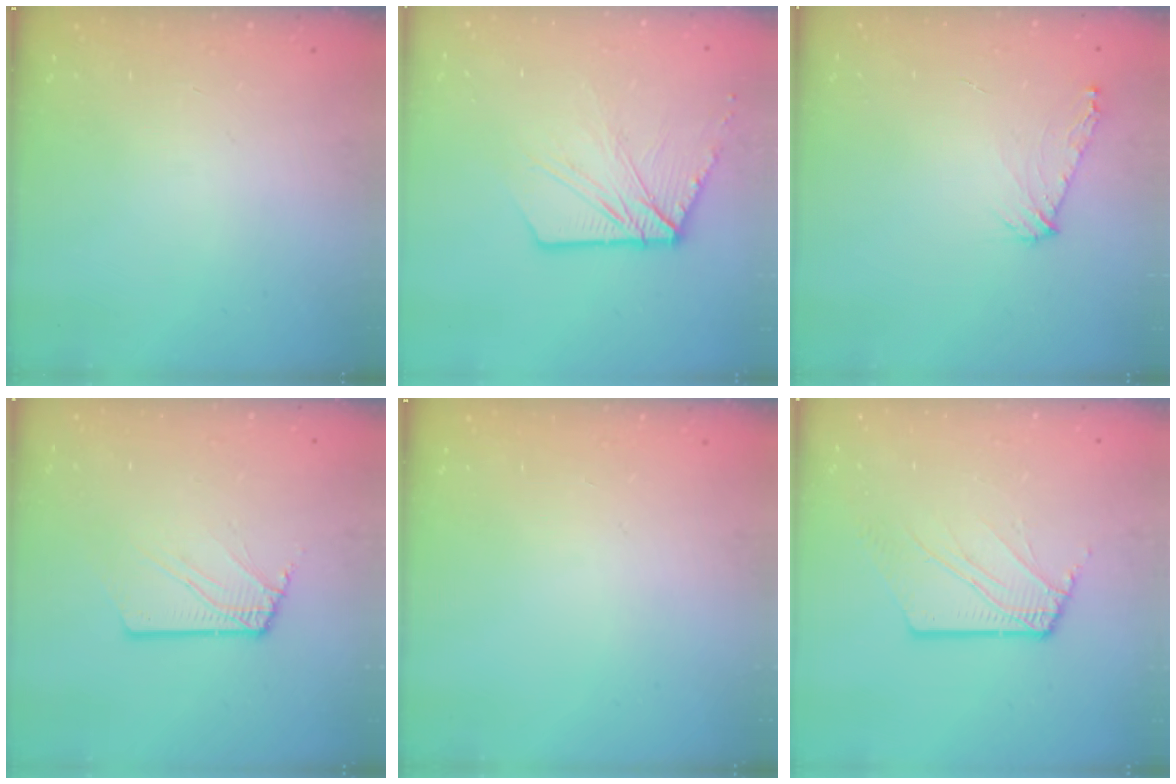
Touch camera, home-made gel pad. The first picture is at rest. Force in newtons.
{"total": 13.2, "press": 13.1, "slide": 1.4}
{"total": 6.6, "press": 6.6, "slide": 0.9}
{"total": 2.5, "press": 2.5, "slide": 0.3}
{"total": 0.0}
{"total": 6.9, "press": 6.8, "slide": 0.8}